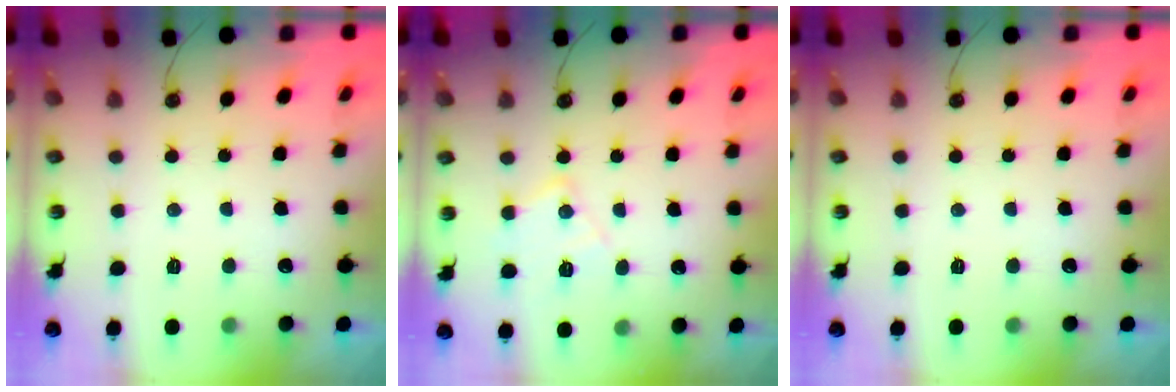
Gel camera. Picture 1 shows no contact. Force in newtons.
{"total": 9.5, "press": 9.5, "slide": 0.6}
{"total": 0.0}